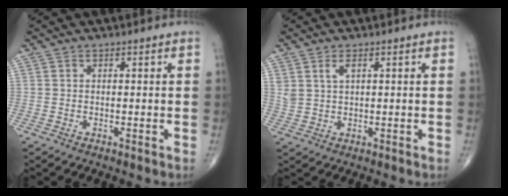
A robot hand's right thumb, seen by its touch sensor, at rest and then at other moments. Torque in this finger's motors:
{"motor_torque": [0.05, 0.10, 0.29, 0.36, 0.02]}